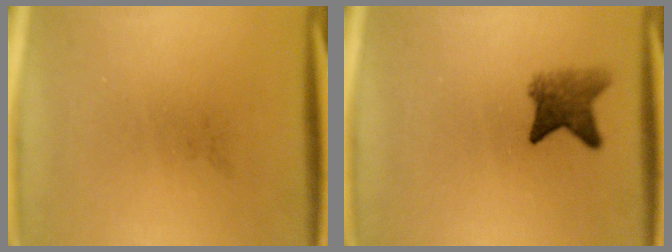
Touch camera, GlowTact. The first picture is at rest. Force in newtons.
{"total": 4.3}